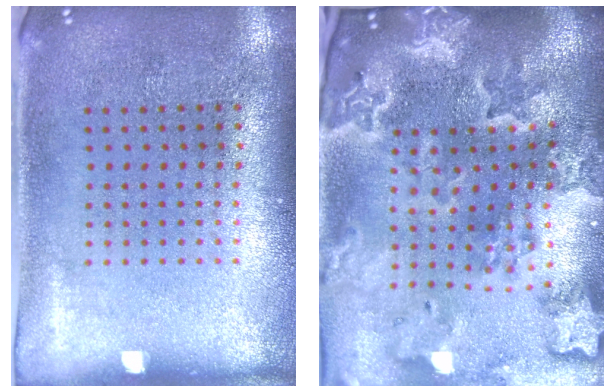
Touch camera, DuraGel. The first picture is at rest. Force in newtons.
{"total": 4.2, "press": 3.5, "slide": 2.3}